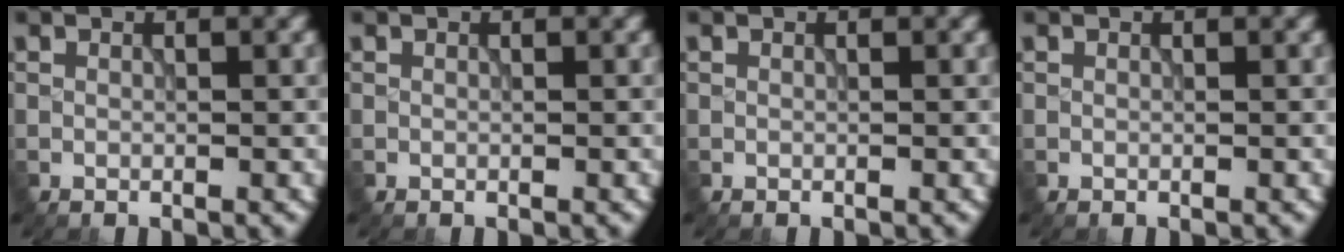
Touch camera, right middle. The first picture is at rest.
{"total": 0.0}
{"total": 0.0}
{"total": 0.0}